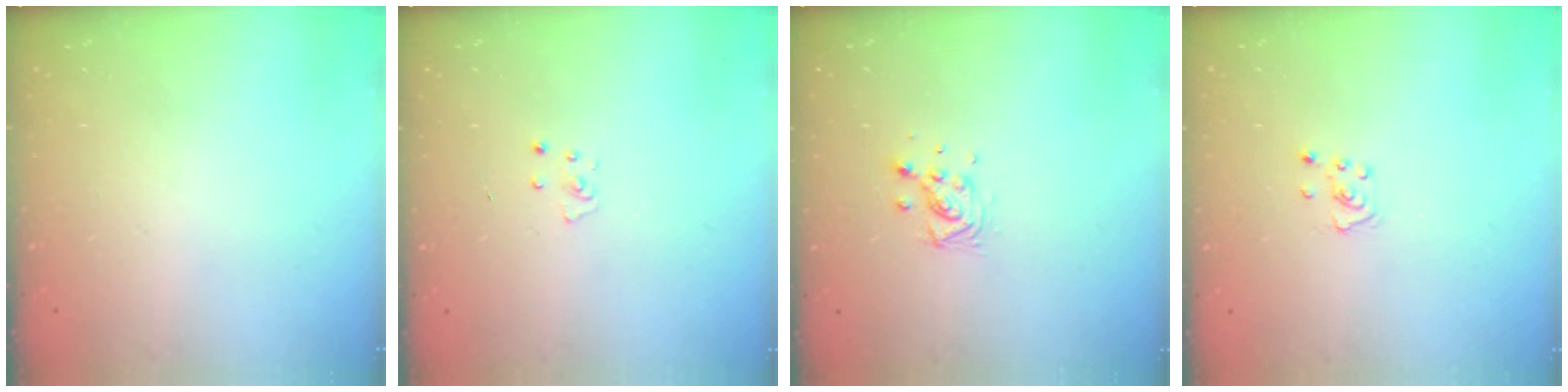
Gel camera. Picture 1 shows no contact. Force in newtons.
{"total": 2.7, "press": 2.7, "slide": 0.3}
{"total": 6.7, "press": 6.3, "slide": 2.3}
{"total": 2.8, "press": 2.8, "slide": 0.3}